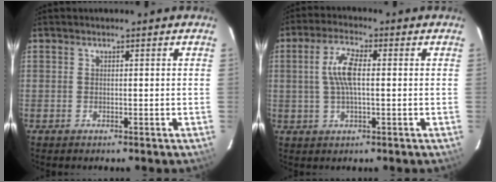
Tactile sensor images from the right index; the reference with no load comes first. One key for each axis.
{"total": 6.7, "fx": 0.5, "fy": 2.1, "fz": 6.3, "tx": -0.126, "ty": 0.010, "tz": 0.012}